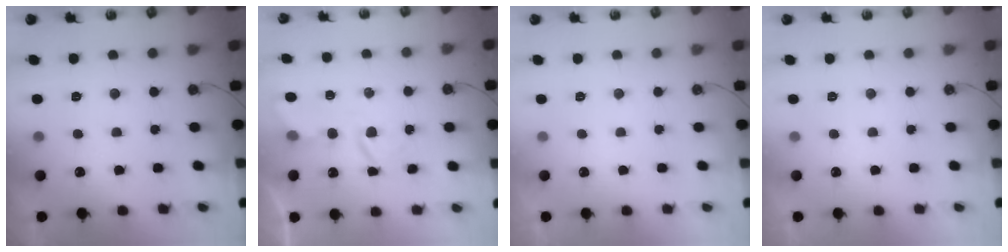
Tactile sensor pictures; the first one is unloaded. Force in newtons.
{"total": 4.5, "press": 4.5, "slide": 0.3}
{"total": 0.0}
{"total": 0.0}